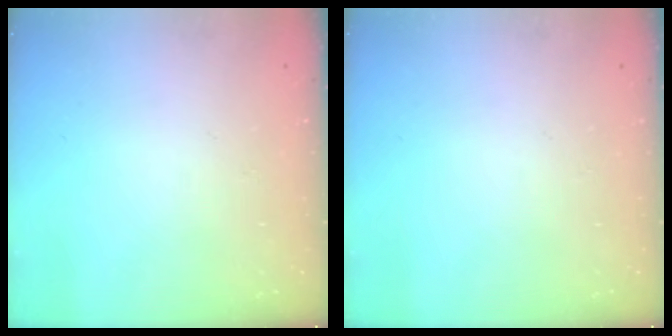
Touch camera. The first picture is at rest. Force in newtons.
{"total": 0.0}